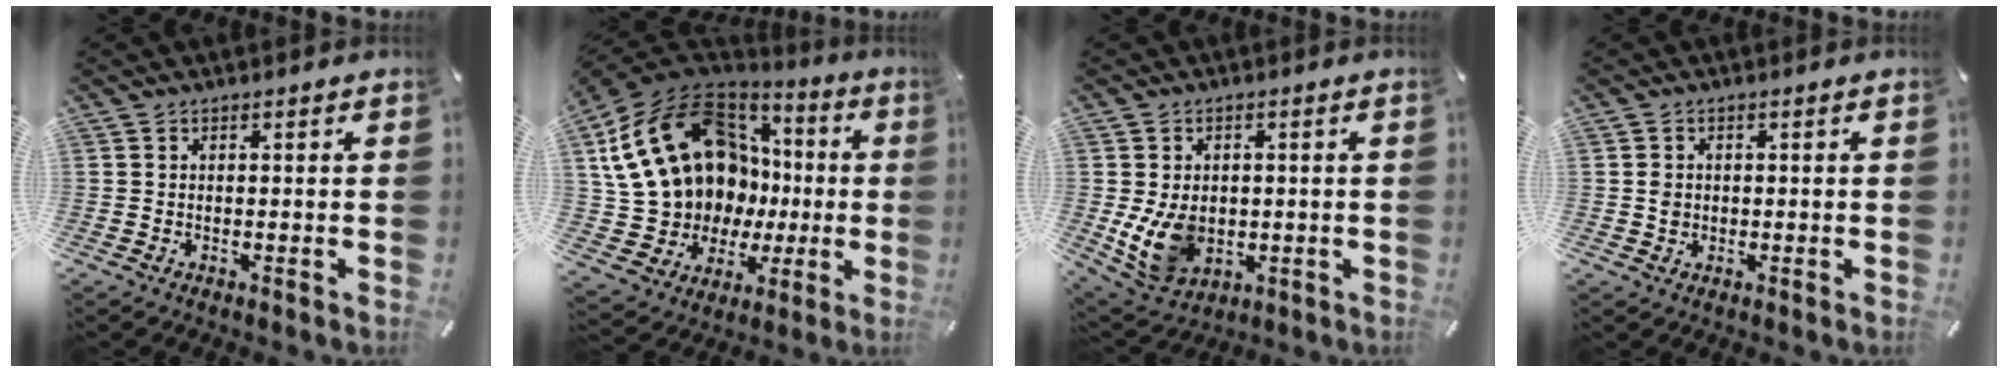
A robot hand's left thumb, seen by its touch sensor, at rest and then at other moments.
{"total": 22.1, "force": [7.2, 17.2, 12.0], "torque": [-0.261, -0.053, 0.162]}
{"total": 10.1, "force": [-0.9, 7.9, 6.3], "torque": [-0.123, 0.001, -0.014]}
{"total": 1.9, "force": [0.0, 1.7, 0.7], "torque": [-0.007, 0.003, -0.005]}